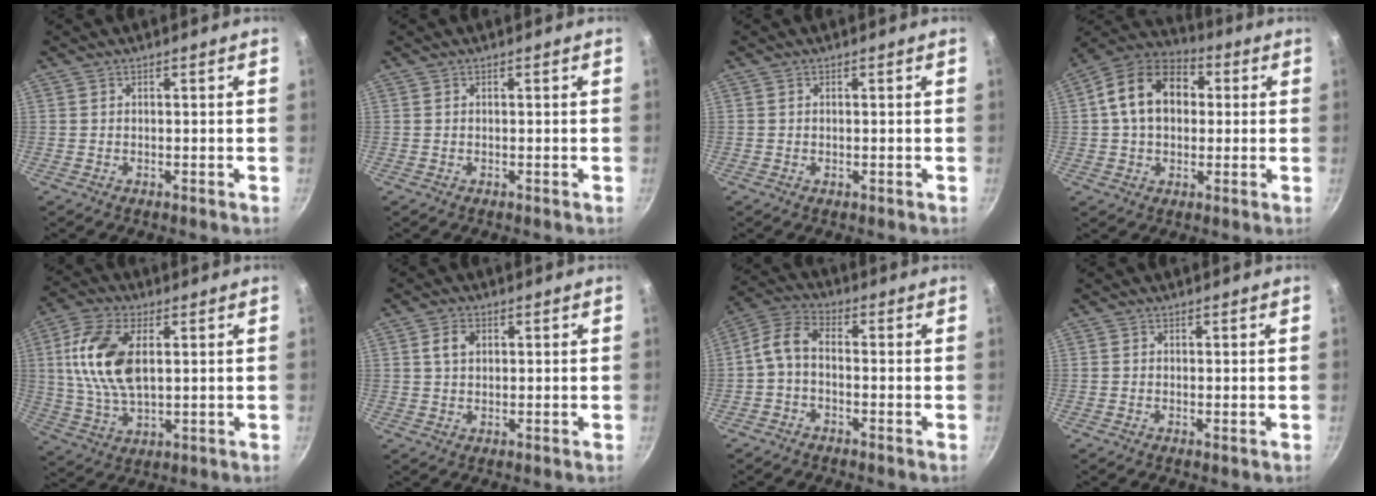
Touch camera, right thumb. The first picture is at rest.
{"total": 0.0}
{"total": 0.0}
{"total": 14.7, "force": [2.1, 10.7, 9.9], "torque": [-0.135, 0.029, 0.018]}
{"total": 13.9, "force": [2.7, 7.4, 11.4], "torque": [-0.220, 0.000, 0.050]}
{"total": 3.6, "force": [1.1, 2.5, 2.3], "torque": [-0.033, 0.004, 0.017]}
{"total": 5.9, "force": [-1.5, 3.5, 4.5], "torque": [-0.101, 0.035, -0.042]}
{"total": 0.0}